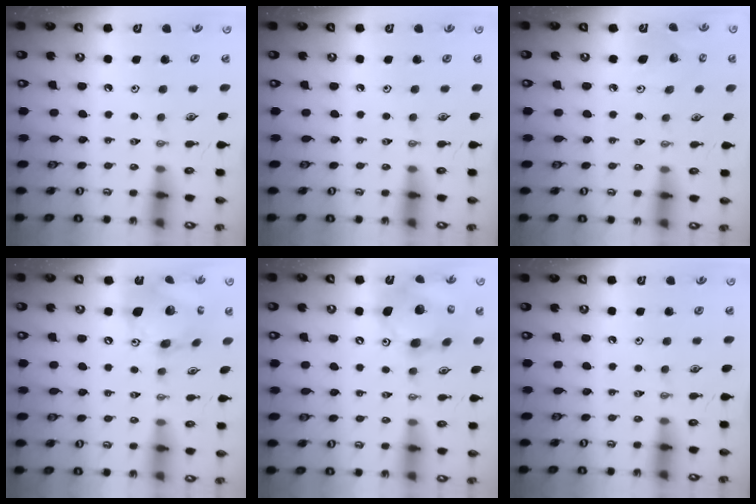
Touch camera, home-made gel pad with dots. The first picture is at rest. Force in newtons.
{"total": 0.0}
{"total": 5.4, "press": 5.1, "slide": 1.7}
{"total": 16.8, "press": 16.7, "slide": 2.2}
{"total": 15.1, "press": 14.9, "slide": 2.6}
{"total": 0.0}